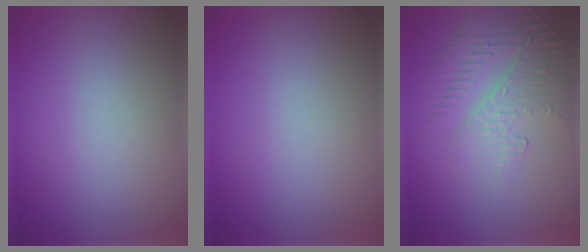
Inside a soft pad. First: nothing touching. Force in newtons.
{"total": 0.0}
{"total": 4.8, "press": 3.1, "slide": 3.7}